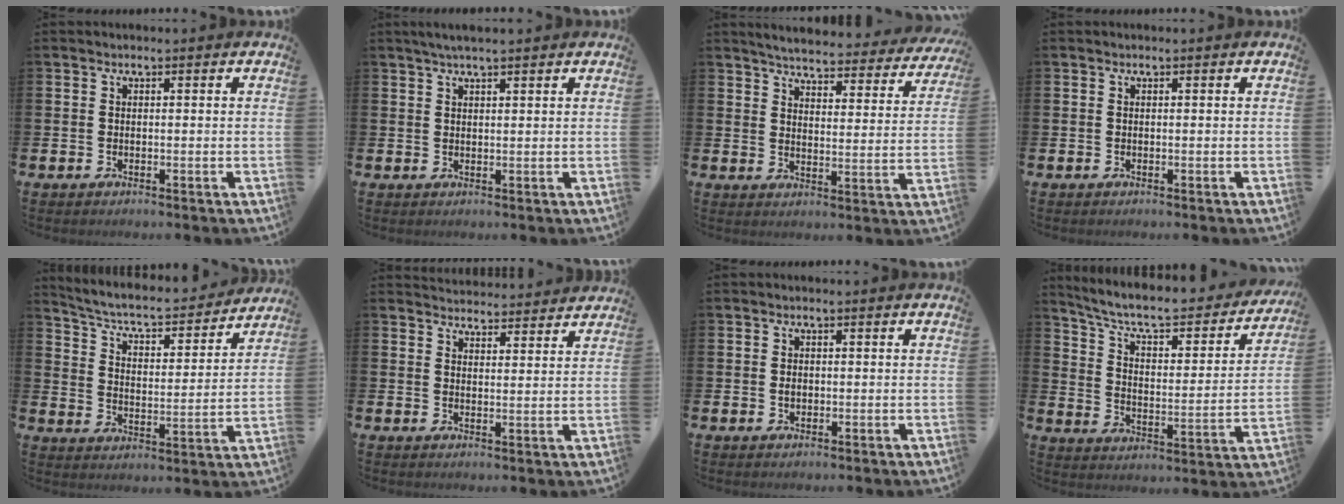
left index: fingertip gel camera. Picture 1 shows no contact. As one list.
[{"total": 2.4, "force": [2.0, 0.3, 1.4], "torque": [-0.023, 0.001, 0.034]}, {"total": 4.6, "force": [4.5, 0.4, 1.1], "torque": [-0.034, -0.038, 0.070]}, {"total": 0.0}, {"total": 5.8, "force": [5.3, 1.1, 2.1], "torque": [-0.067, -0.045, 0.083]}, {"total": 4.0, "force": [3.9, 0.5, -0.2], "torque": [0.006, -0.029, 0.070]}, {"total": 1.0, "force": [0.1, 0.8, 0.6], "torque": [0.001, 0.000, -0.003]}, {"total": 7.9, "force": [6.8, 2.2, 3.3], "torque": [-0.087, -0.049, 0.109]}]